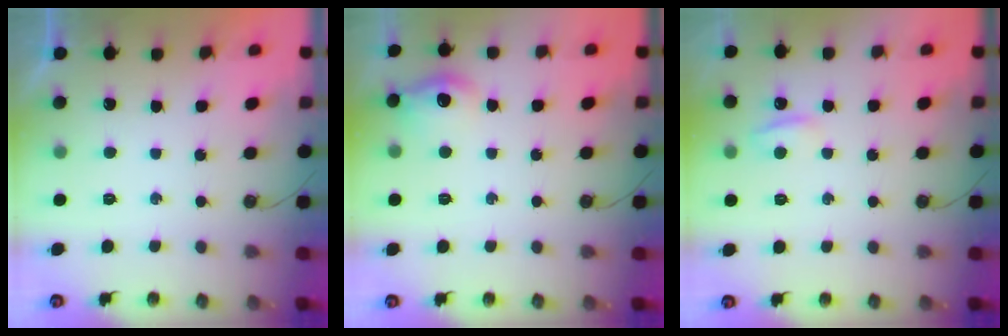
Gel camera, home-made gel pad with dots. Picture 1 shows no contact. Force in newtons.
{"total": 10.9, "press": 10.8, "slide": 1.1}
{"total": 4.1, "press": 4.1, "slide": 0.6}